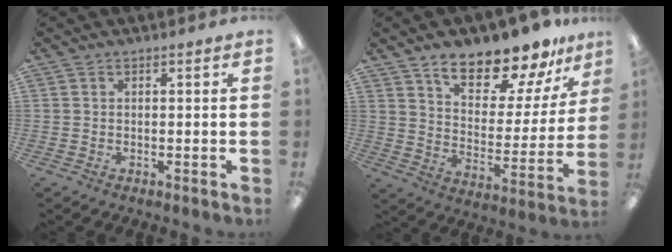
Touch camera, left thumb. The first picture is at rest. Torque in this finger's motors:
{"motor_torque": [0.53, 0.46, 1.45, -1.33, 0.09]}